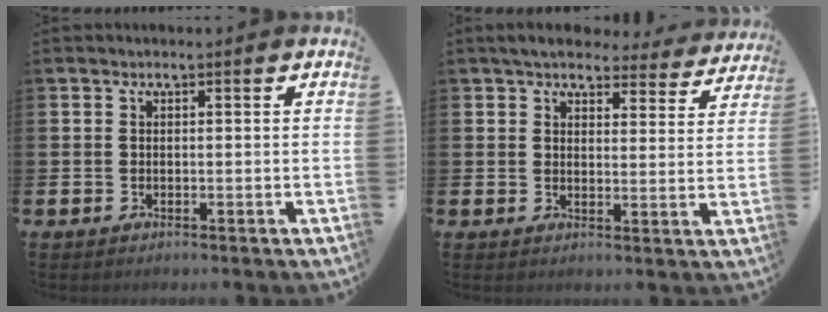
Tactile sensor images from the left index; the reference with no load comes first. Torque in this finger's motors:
{"motor_torque": [0.99, -1.15, 0.25, 0.07]}